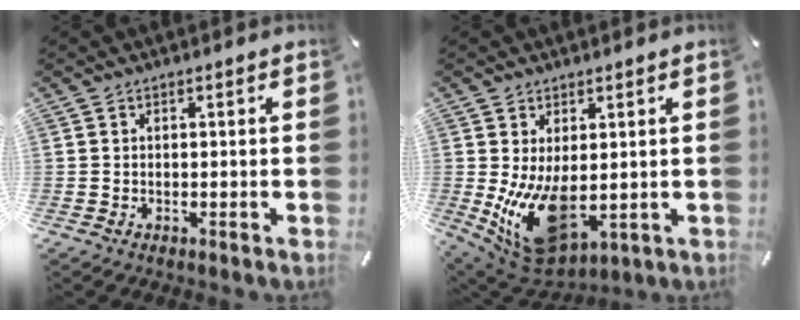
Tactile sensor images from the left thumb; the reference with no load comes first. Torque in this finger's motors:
{"motor_torque": [2.50, 2.51, 0.40, -0.04, 0.45]}